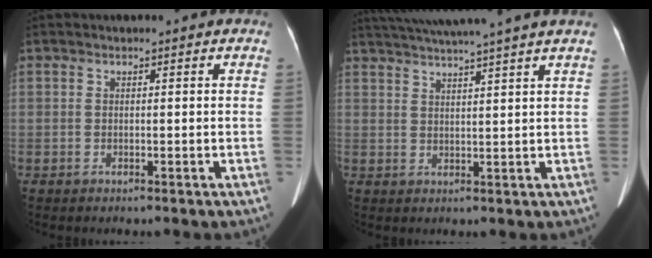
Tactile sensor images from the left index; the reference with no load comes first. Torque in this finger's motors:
{"motor_torque": [0.61, -1.11, 0.19, 0.07]}